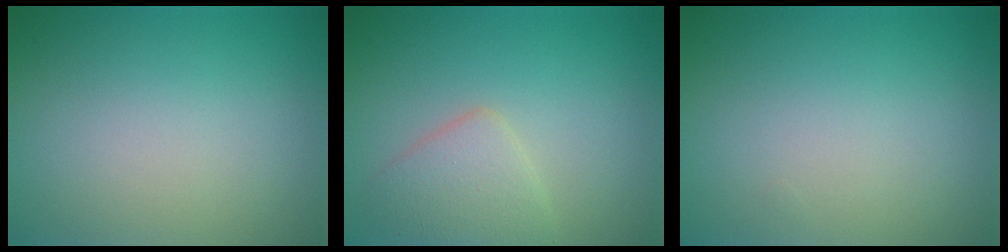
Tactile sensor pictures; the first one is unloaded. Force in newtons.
{"total": 2.9, "press": 2.9, "slide": 0.1}
{"total": 0.0}